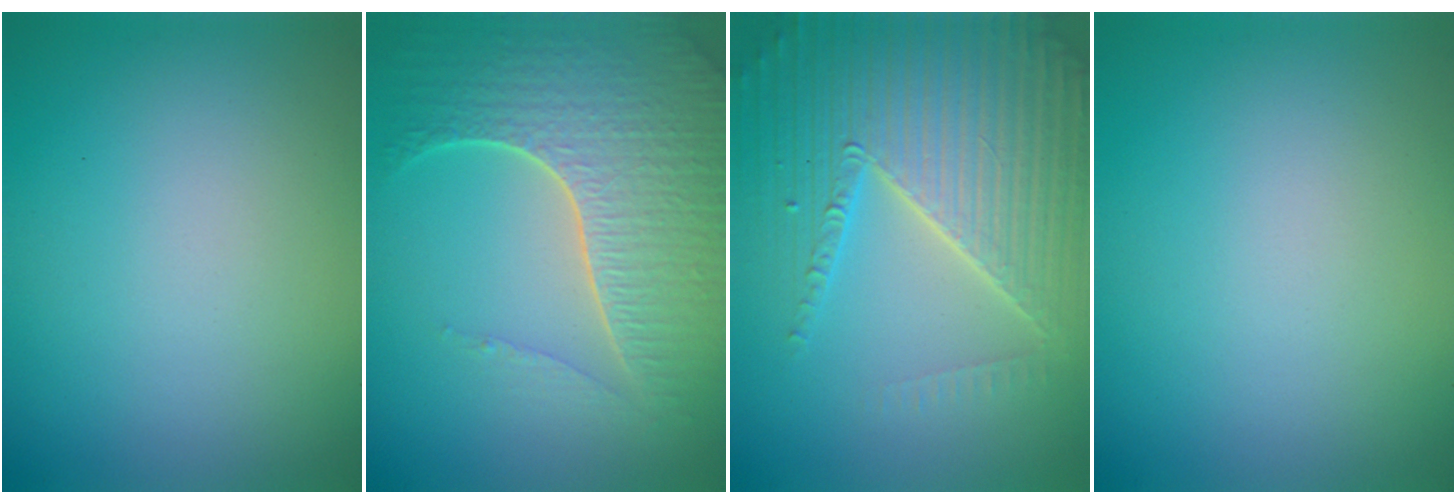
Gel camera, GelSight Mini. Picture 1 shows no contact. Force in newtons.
{"total": 7.0, "press": 5.1, "slide": 4.8}
{"total": 7.1, "press": 6.9, "slide": 1.7}
{"total": 0.0}